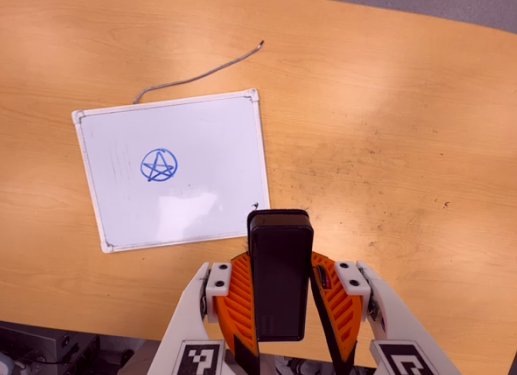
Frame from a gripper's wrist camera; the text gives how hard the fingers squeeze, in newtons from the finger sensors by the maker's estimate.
{"total": 6.1, "left": 5.1, "right": 7.1}